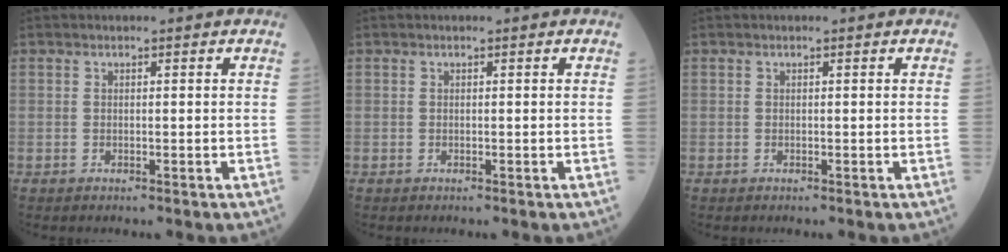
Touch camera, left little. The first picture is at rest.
{"total": 0.0}
{"total": 0.0}